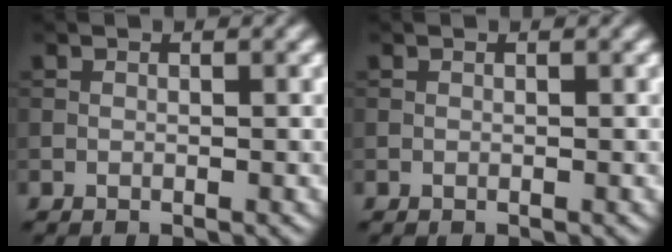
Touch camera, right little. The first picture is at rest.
{"total": 0.0}